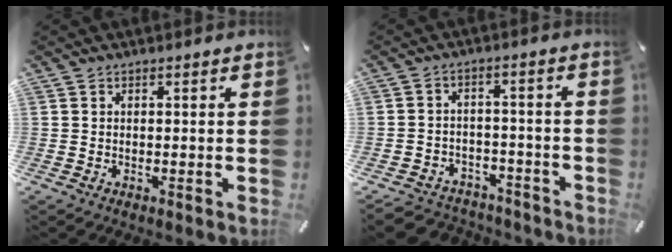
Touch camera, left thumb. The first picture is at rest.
{"total": 4.7, "force": [-3.2, 3.3, 1.2], "torque": [-0.022, 0.016, -0.063]}